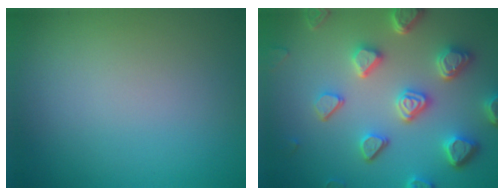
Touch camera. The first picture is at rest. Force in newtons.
{"total": 6.6, "press": 5.3, "slide": 3.9}